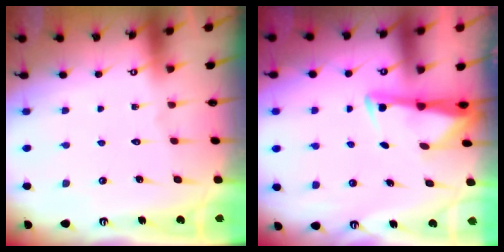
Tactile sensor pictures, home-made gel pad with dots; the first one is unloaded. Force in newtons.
{"total": 2.9, "press": 2.8, "slide": 0.4}